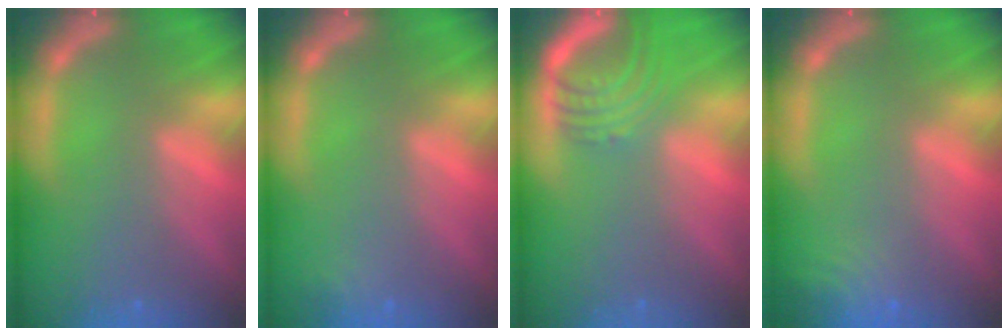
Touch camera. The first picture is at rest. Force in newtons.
{"total": 0.9}
{"total": 5.5}
{"total": 4.0}